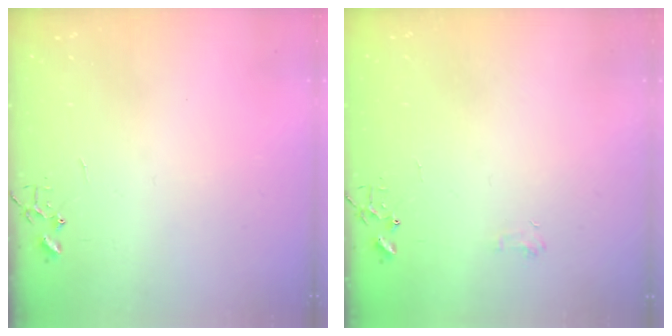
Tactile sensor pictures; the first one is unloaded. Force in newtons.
{"total": 4.8, "press": 4.7, "slide": 0.6}